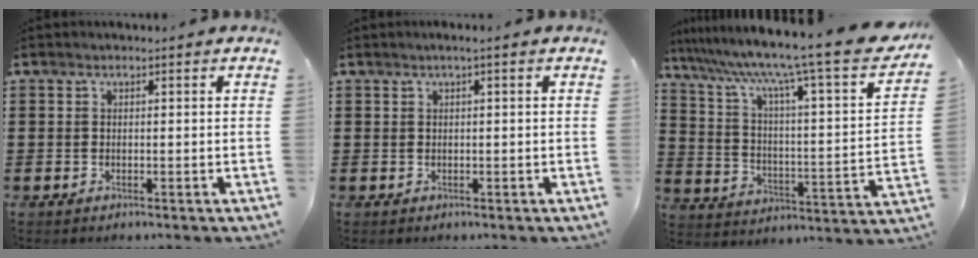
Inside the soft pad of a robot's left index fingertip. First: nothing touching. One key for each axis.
{"total": 0.8, "fx": 0.1, "fy": -0.1, "fz": 0.8, "tx": -0.012, "ty": -0.004, "tz": 0.002}
{"total": 11.3, "fx": 8.9, "fy": -0.2, "fz": 7.0, "tx": -0.159, "ty": -0.069, "tz": 0.135}